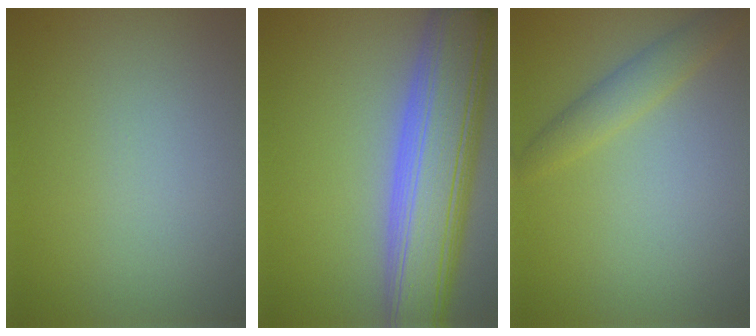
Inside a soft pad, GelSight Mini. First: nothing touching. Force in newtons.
{"total": 10.2, "press": 10.2, "slide": 0.6}
{"total": 2.3, "press": 2.3, "slide": 0.1}